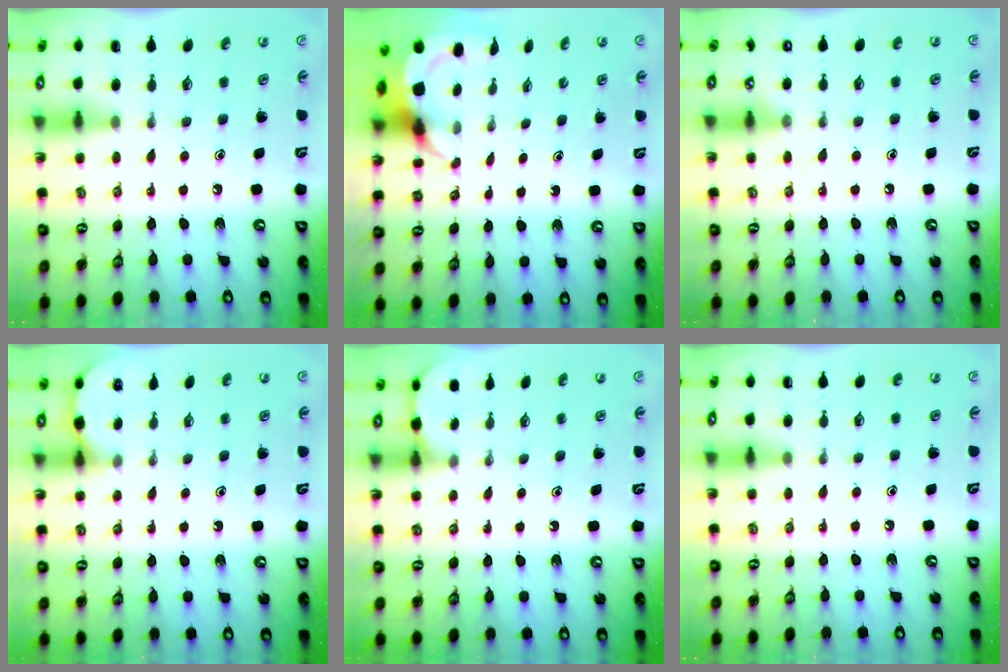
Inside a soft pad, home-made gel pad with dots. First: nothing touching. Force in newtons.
{"total": 5.3, "press": 5.3, "slide": 0.4}
{"total": 3.0, "press": 2.9, "slide": 0.4}
{"total": 2.5, "press": 2.5, "slide": 0.2}
{"total": 1.4, "press": 1.4, "slide": 0.0}
{"total": 0.0}